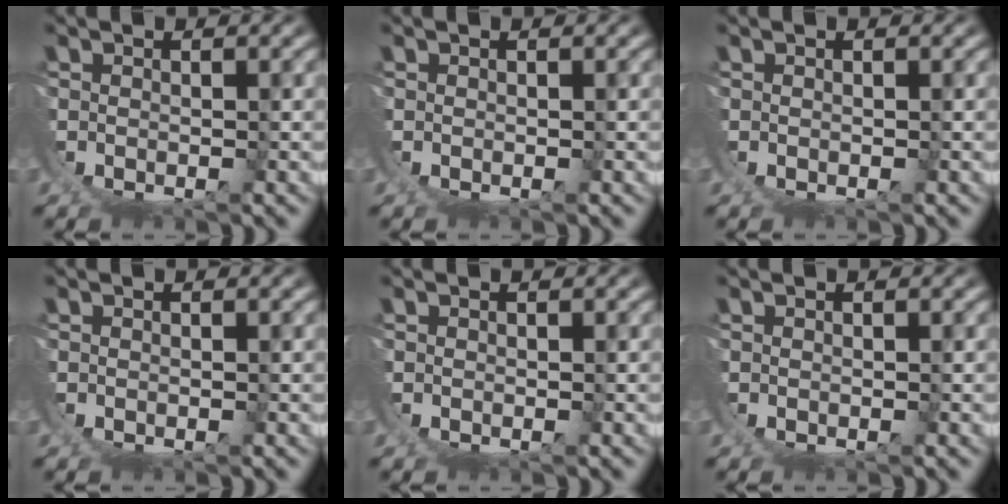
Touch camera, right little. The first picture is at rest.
{"total": 0.0}
{"total": 0.0}
{"total": 0.0}
{"total": 0.0}
{"total": 0.0}